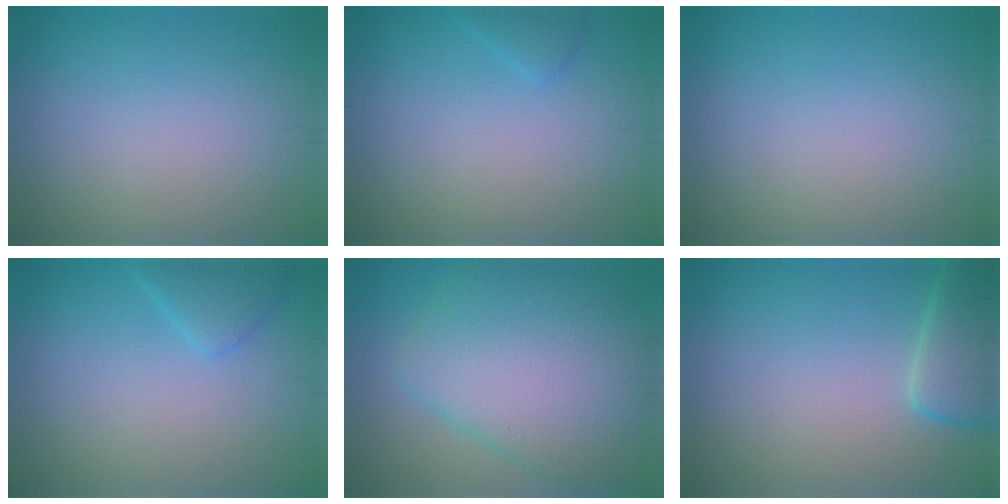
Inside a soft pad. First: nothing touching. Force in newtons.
{"total": 1.0, "press": 1.0, "slide": 0.1}
{"total": 0.0}
{"total": 1.6, "press": 1.6, "slide": 0.0}
{"total": 10.0, "press": 10.0, "slide": 0.4}
{"total": 3.7, "press": 3.7, "slide": 0.4}